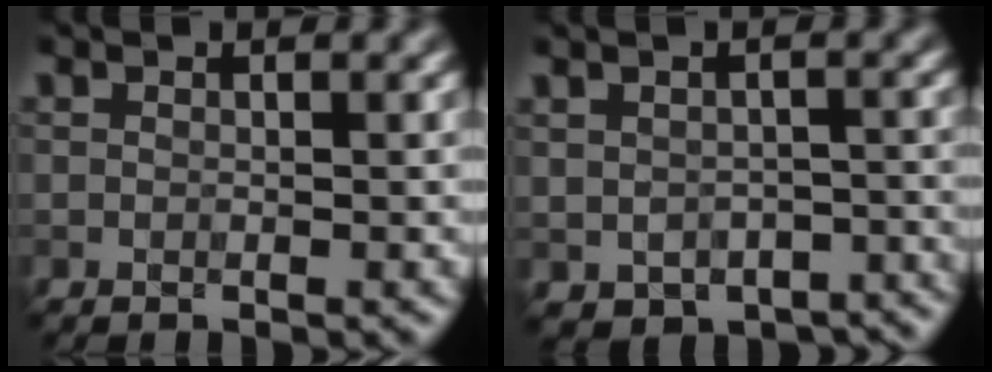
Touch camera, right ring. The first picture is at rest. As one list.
[{"total": 3.6, "force": [-2.2, 2.4, 1.5], "torque": [-0.016, -0.020, -0.022]}]